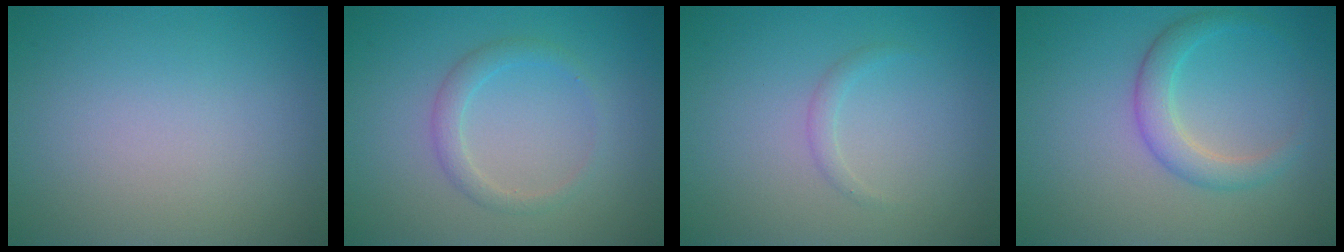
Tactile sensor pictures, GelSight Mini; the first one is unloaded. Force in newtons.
{"total": 1.8, "press": 1.8, "slide": 0.0}
{"total": 0.9, "press": 0.9, "slide": 0.0}
{"total": 2.8, "press": 2.8, "slide": 0.0}